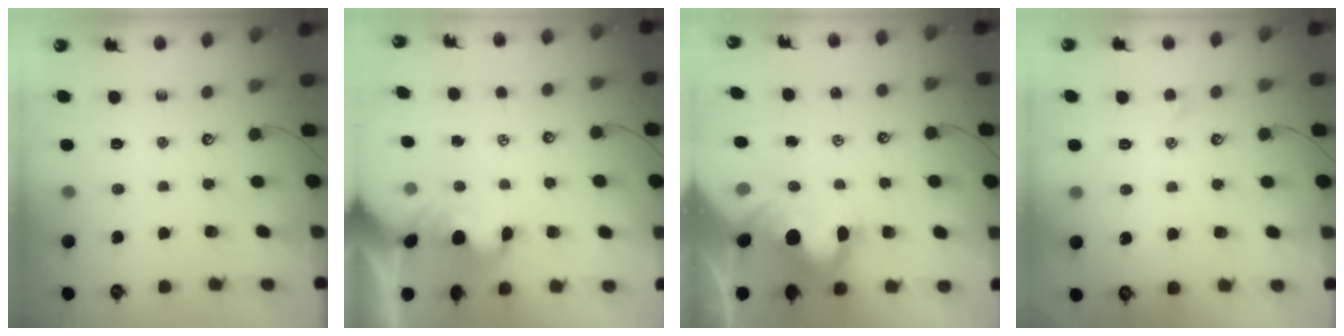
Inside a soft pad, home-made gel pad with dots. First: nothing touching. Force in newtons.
{"total": 0.9, "press": 0.5, "slide": 0.7}
{"total": 11.3, "press": 11.1, "slide": 2.2}
{"total": 0.0}